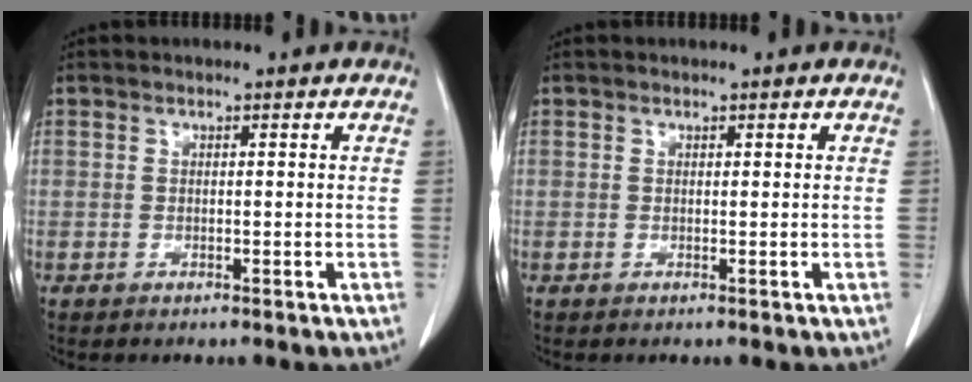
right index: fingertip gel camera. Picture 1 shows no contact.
{"total": 0.0}